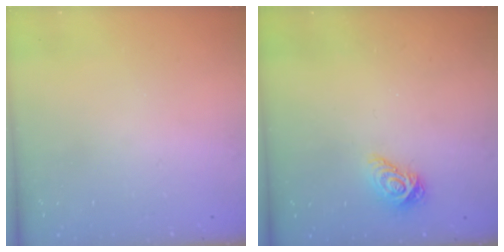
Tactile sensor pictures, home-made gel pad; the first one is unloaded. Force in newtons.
{"total": 8.1, "press": 8.1, "slide": 0.3}